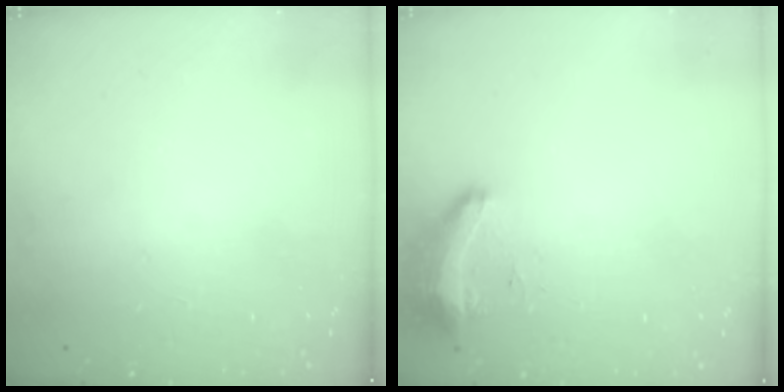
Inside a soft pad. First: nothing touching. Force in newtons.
{"total": 9.0, "press": 8.7, "slide": 2.3}